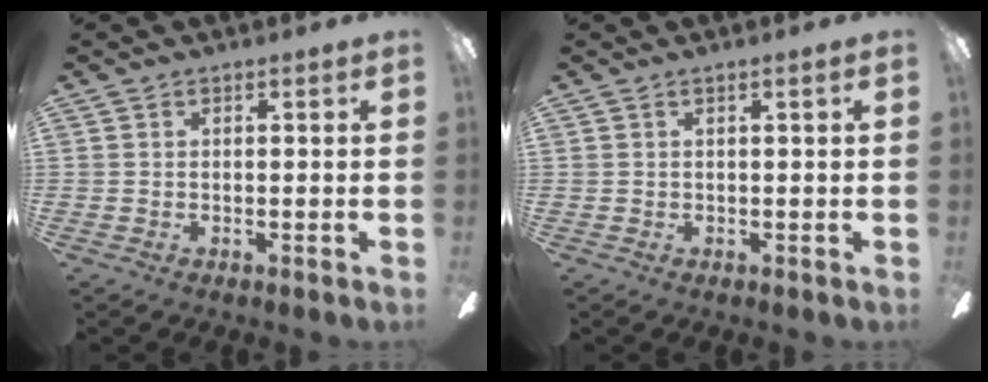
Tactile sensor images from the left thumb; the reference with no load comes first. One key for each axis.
{"total": 0.8, "fx": 0.2, "fy": 0.0, "fz": 0.8, "tx": -0.014, "ty": 0.000, "tz": 0.003}